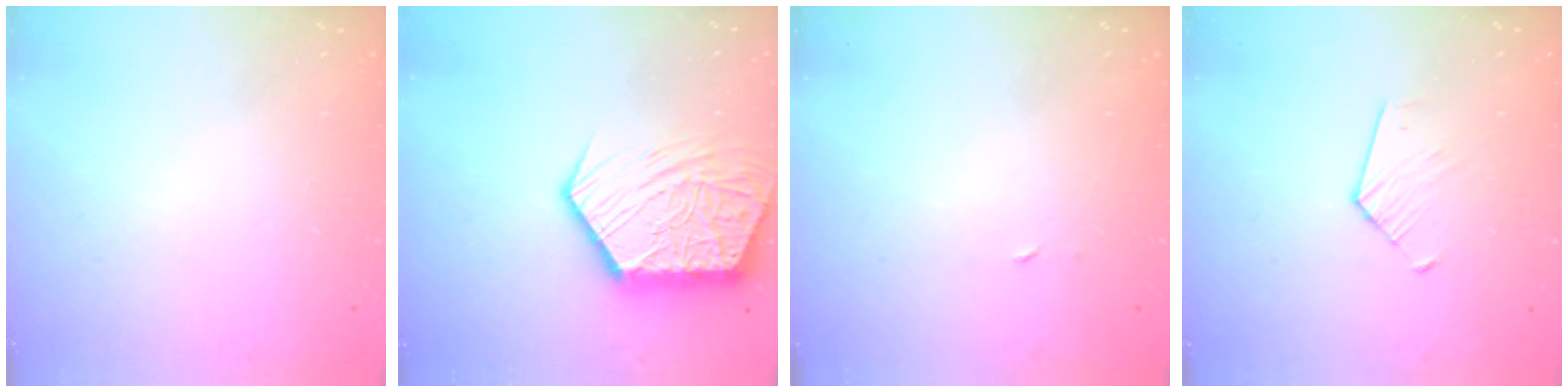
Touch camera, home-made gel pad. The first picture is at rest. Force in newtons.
{"total": 17.7, "press": 17.6, "slide": 1.7}
{"total": 1.8, "press": 1.8, "slide": 0.1}
{"total": 4.9, "press": 4.8, "slide": 0.5}